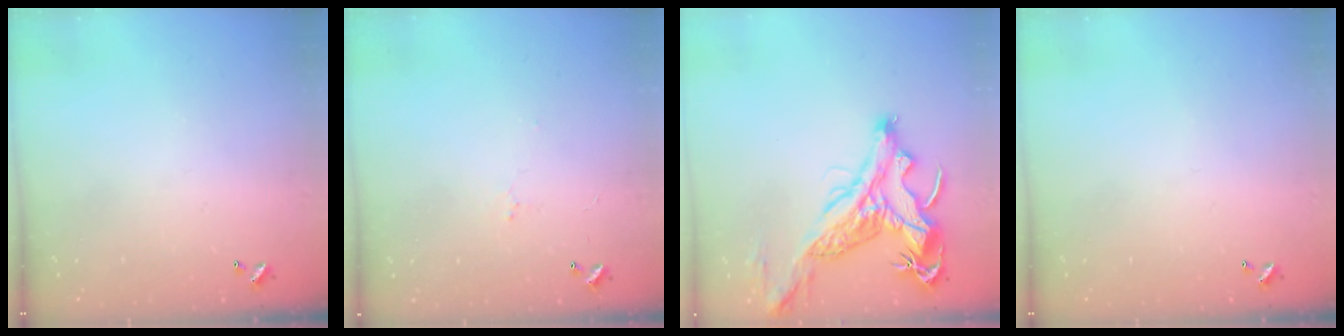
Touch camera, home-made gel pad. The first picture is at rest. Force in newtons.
{"total": 1.9, "press": 1.8, "slide": 0.6}
{"total": 4.5, "press": 4.3, "slide": 1.3}
{"total": 0.0}